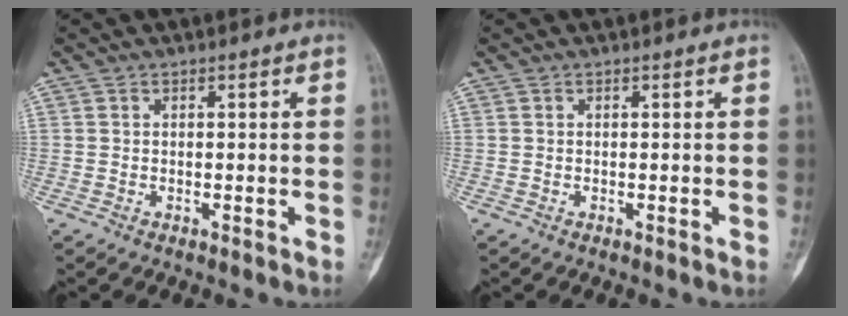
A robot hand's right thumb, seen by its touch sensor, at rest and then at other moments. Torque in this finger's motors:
{"motor_torque": [0.02, 0.00, 0.05, 0.00, 0.01]}